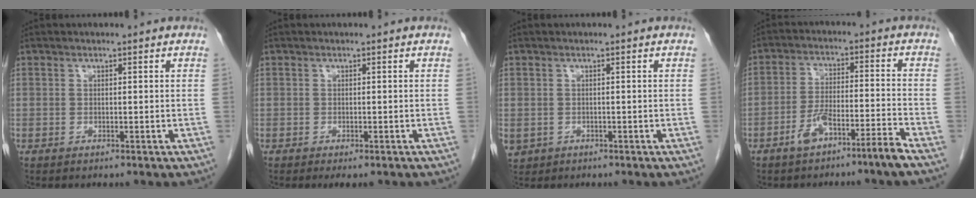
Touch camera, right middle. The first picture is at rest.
{"total": 1.9, "force": [-1.4, 0.6, 1.2], "torque": [-0.013, -0.006, -0.016]}
{"total": 2.6, "force": [-1.1, 2.3, 0.6], "torque": [-0.013, 0.000, -0.012]}
{"total": 6.5, "force": [-4.8, -0.2, 4.4], "torque": [-0.083, 0.011, -0.089]}